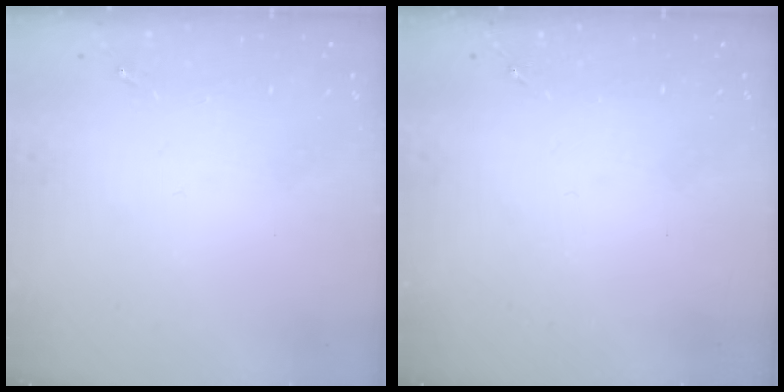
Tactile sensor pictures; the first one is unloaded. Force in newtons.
{"total": 0.0}